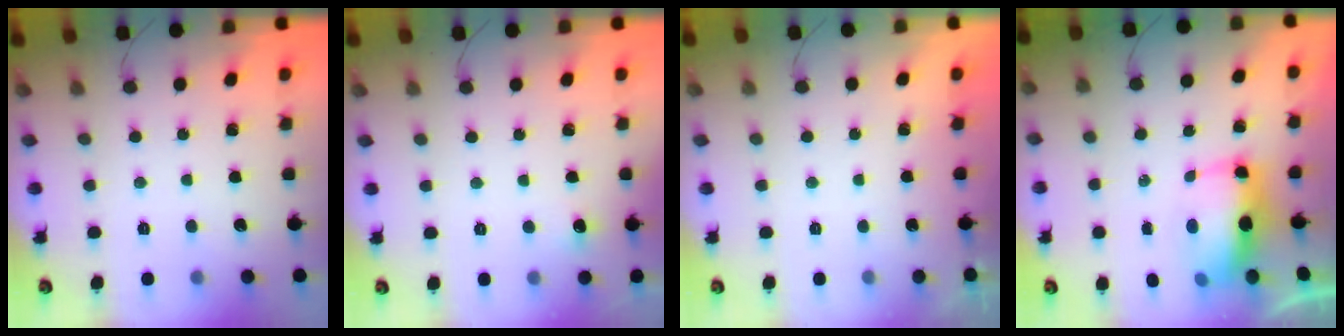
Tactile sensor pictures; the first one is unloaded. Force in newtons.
{"total": 3.5, "press": 3.2, "slide": 1.5}
{"total": 1.9, "press": 0.1, "slide": 1.9}
{"total": 9.8, "press": 9.5, "slide": 2.1}